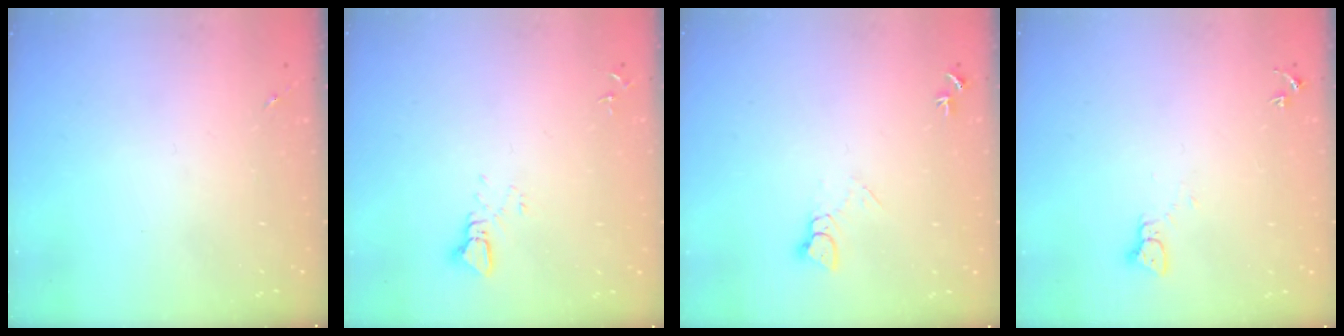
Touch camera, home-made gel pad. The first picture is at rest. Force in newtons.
{"total": 2.5, "press": 2.5, "slide": 0.1}
{"total": 5.5, "press": 5.5, "slide": 0.5}
{"total": 2.2, "press": 2.2, "slide": 0.2}